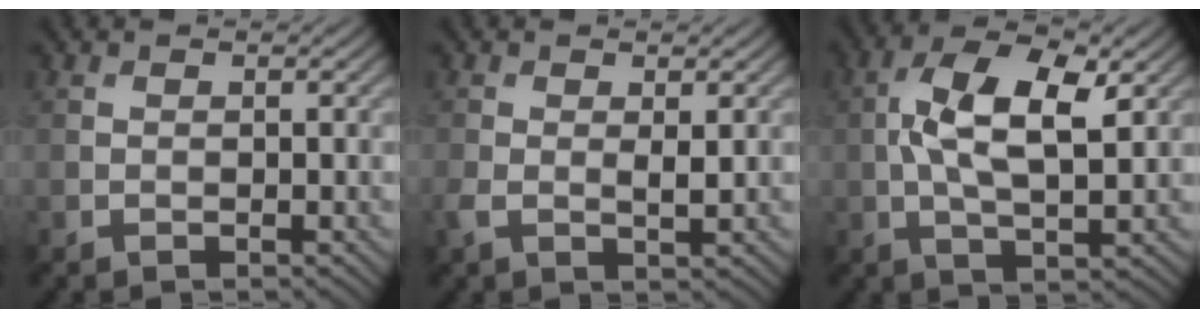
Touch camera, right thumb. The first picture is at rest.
{"total": 2.3, "force": [0.1, 1.0, 2.1], "torque": [-0.050, -0.007, 0.003]}
{"total": 9.5, "force": [1.5, 3.8, 8.5], "torque": [-0.167, 0.010, 0.023]}